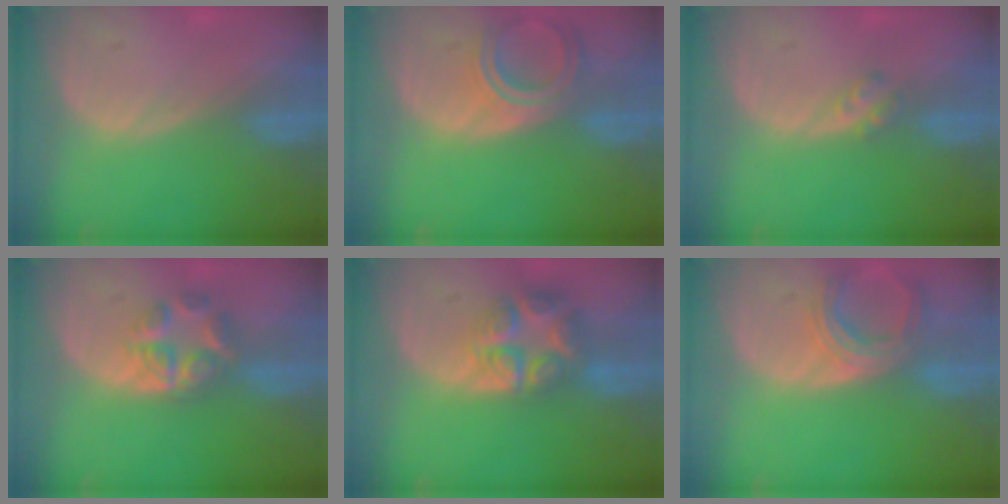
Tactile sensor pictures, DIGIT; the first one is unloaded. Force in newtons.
{"total": 6.3, "press": 5.6, "slide": 2.8}
{"total": 2.3, "press": 2.0, "slide": 1.2}
{"total": 5.6, "press": 5.3, "slide": 2.0}
{"total": 8.0, "press": 7.0, "slide": 3.8}
{"total": 5.8, "press": 5.8, "slide": 0.9}